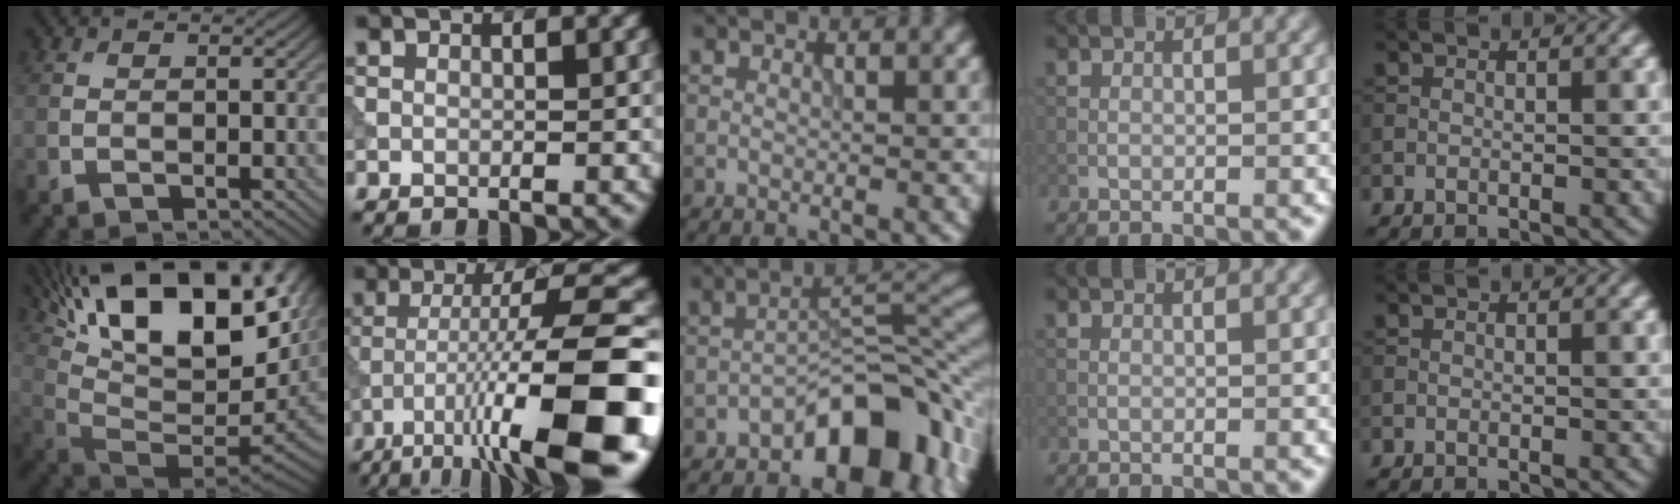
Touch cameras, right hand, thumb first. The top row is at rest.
{"thumb": {"total": 22.1, "force": [10.3, 8.8, 17.5], "torque": [-0.277, 0.030, 0.186]}, "index": {"total": 14.9, "force": [-6.8, 3.2, 12.9], "torque": [-0.207, 0.009, -0.103]}, "middle": {"total": 9.4, "force": [-4.9, 4.7, 6.4], "torque": [-0.067, 0.019, -0.086]}}